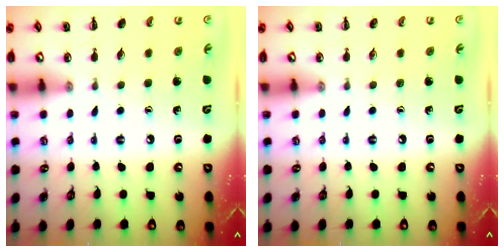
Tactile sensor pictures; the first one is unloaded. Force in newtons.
{"total": 0.0}